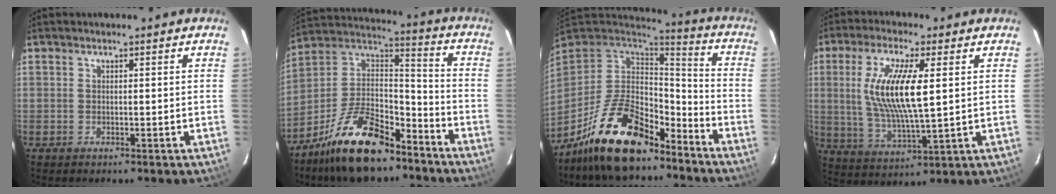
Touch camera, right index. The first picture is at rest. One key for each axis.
{"total": 19.8, "fx": -13.4, "fy": 8.4, "fz": 11.9, "tx": -0.234, "ty": 0.019, "tz": -0.229}
{"total": 19.0, "fx": -13.0, "fy": 8.2, "fz": 11.2, "tx": -0.221, "ty": 0.002, "tz": -0.218}
{"total": 13.3, "fx": 2.5, "fy": 3.2, "fz": 12.7, "tx": -0.247, "ty": -0.006, "tz": 0.054}